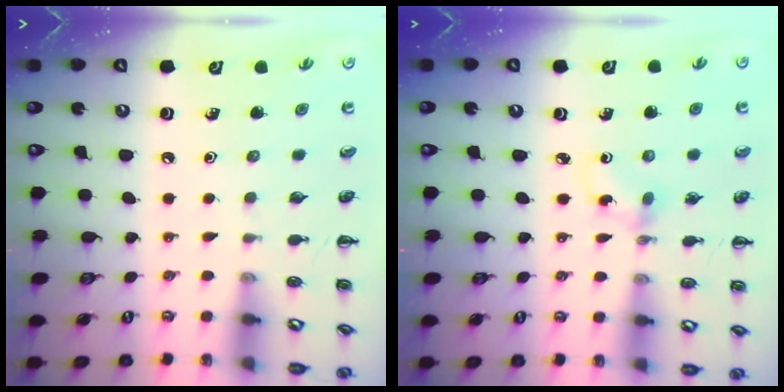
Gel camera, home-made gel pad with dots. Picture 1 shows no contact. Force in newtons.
{"total": 3.1, "press": 2.9, "slide": 1.1}